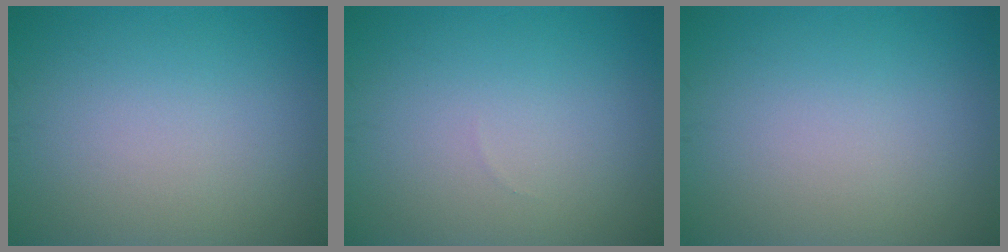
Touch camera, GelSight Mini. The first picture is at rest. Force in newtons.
{"total": 0.0}
{"total": 0.0}